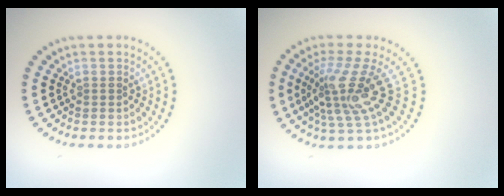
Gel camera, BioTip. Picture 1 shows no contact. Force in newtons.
{"total": 4.6, "press": 3.0, "slide": 3.4}